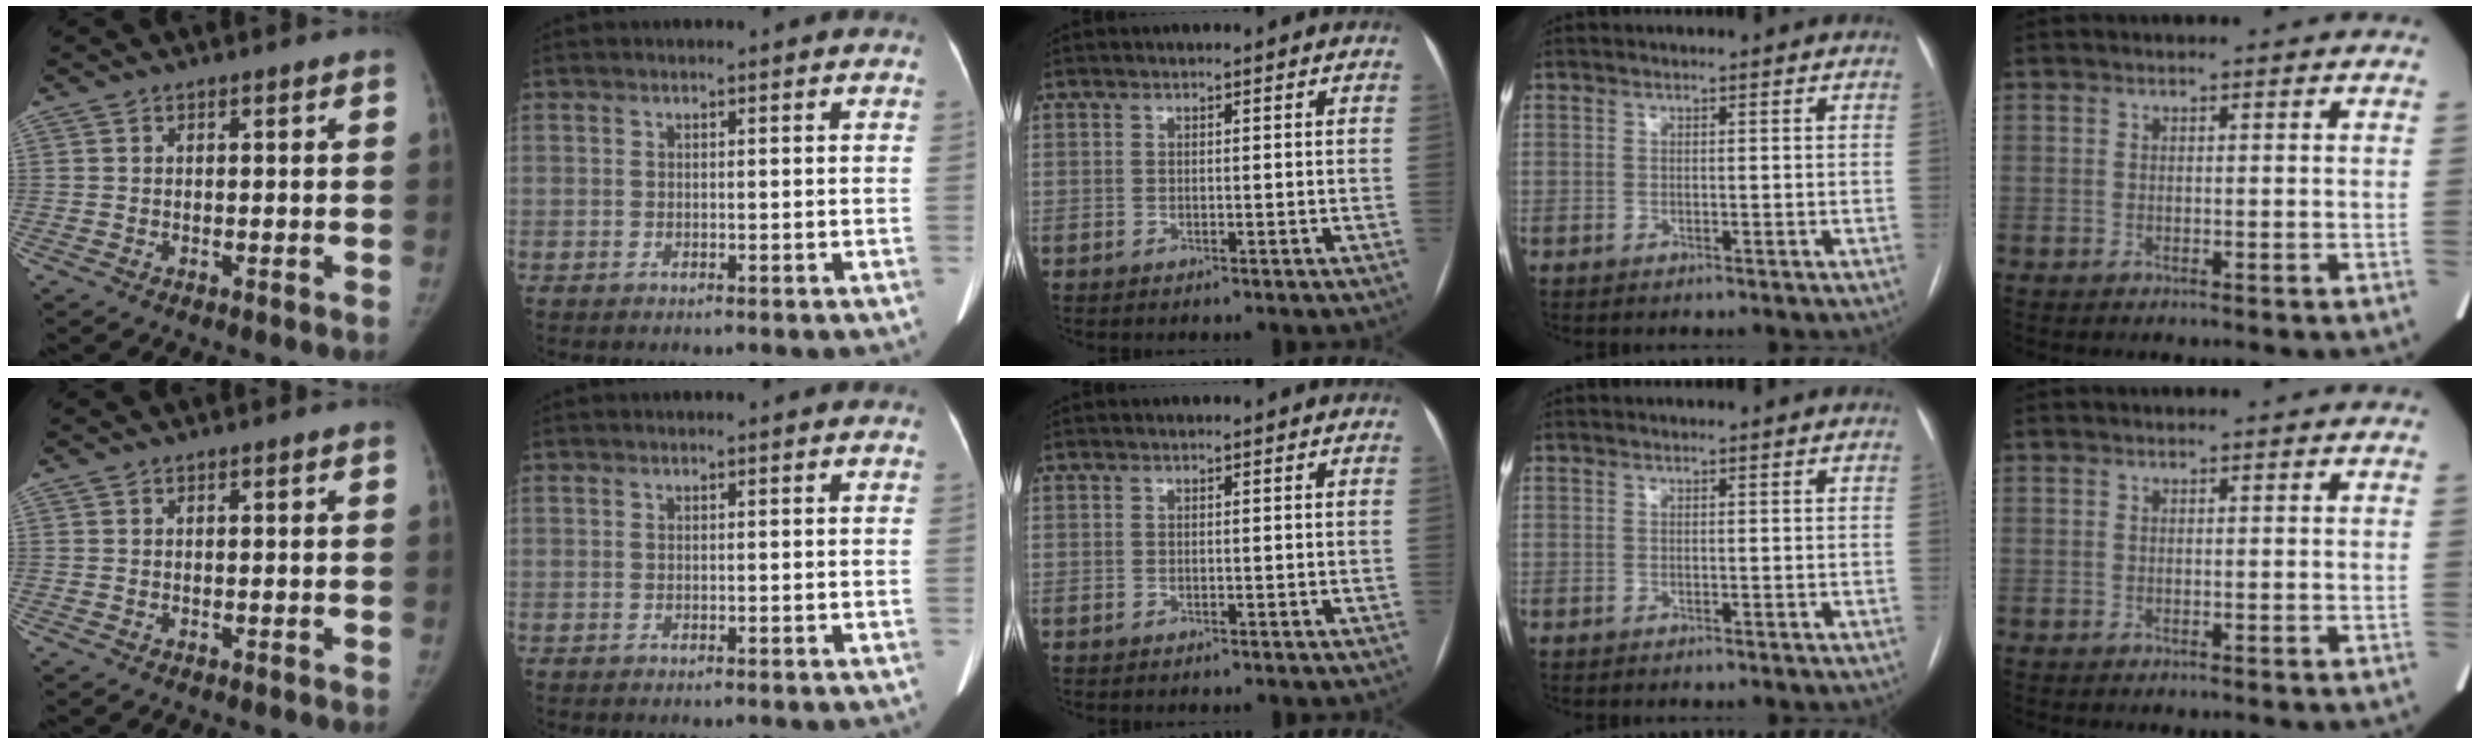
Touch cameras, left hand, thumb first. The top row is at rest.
{}